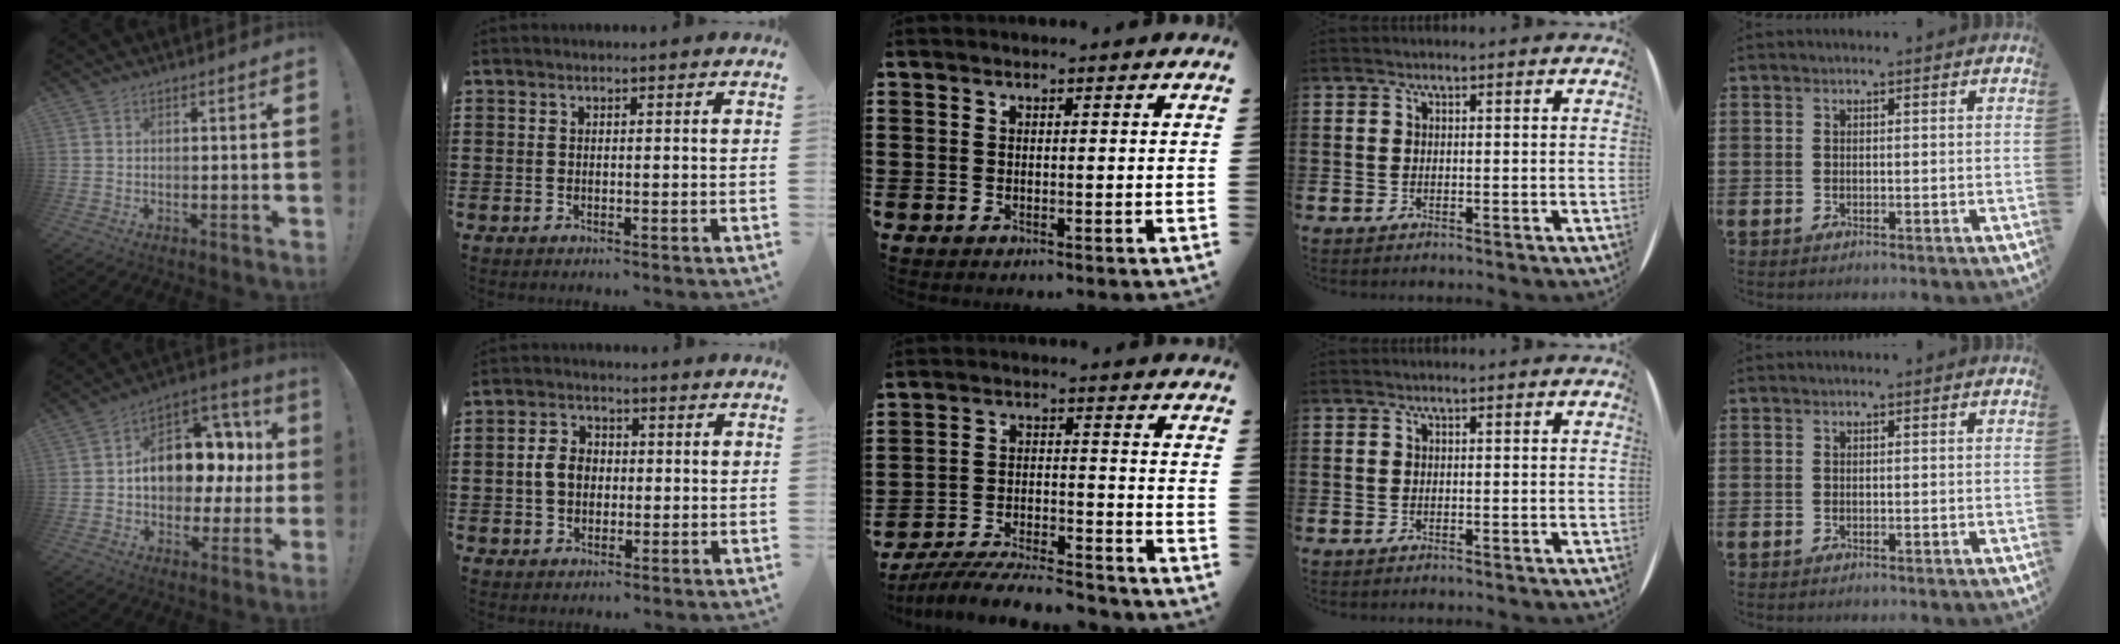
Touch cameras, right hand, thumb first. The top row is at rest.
{"thumb": {"total": 15.4, "force": [1.1, 10.9, 10.9], "torque": [-0.156, 0.001, 0.030]}, "index": {"total": 4.4, "force": [-0.2, 3.3, 2.9], "torque": [-0.070, 0.009, -0.009]}, "middle": {"total": 7.2, "force": [-6.8, 0.6, 2.2], "torque": [-0.041, 0.004, -0.132]}}